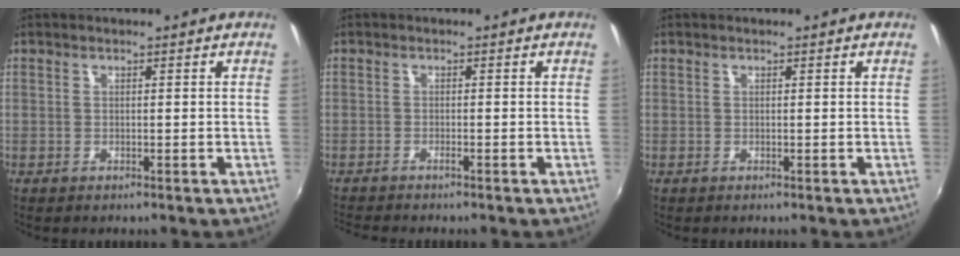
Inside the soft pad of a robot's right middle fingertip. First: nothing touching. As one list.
[{"total": 2.4, "force": [-2.2, -0.1, 1.0], "torque": [-0.028, -0.009, -0.044]}, {"total": 0.0}]